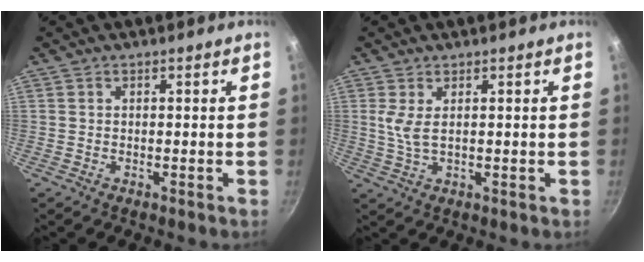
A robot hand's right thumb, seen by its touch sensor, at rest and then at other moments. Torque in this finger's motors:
{"motor_torque": [-0.09, -0.21, 0.31, 0.48, 0.07]}